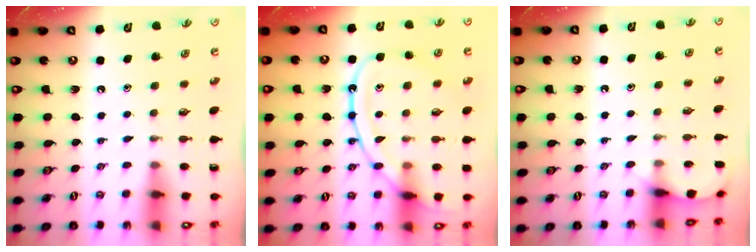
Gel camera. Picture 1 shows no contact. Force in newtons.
{"total": 15.1, "press": 15.0, "slide": 1.1}
{"total": 3.9, "press": 3.9, "slide": 0.3}